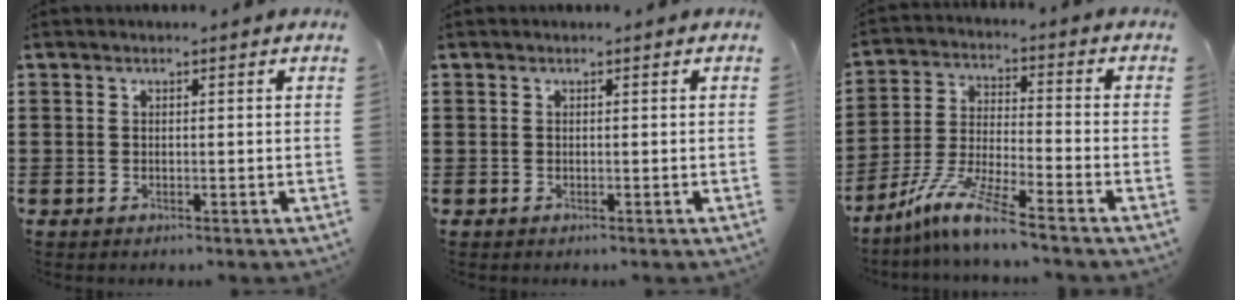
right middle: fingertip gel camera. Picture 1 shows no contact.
{"total": 0.0}
{"total": 9.1, "force": [-7.4, 0.0, 5.2], "torque": [-0.118, -0.008, -0.153]}